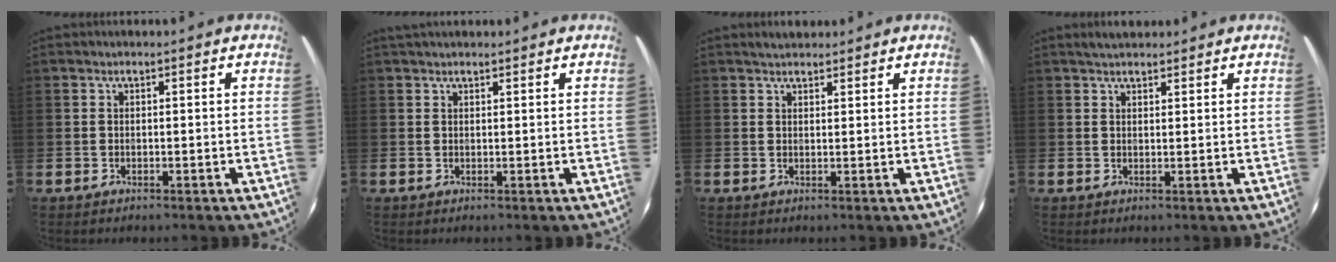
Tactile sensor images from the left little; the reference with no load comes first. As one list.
[{"total": 1.1, "force": [1.0, 0.3, 0.1], "torque": [-0.003, 0.003, 0.020]}, {"total": 1.8, "force": [1.7, 0.6, 0.1], "torque": [0.005, 0.003, 0.032]}, {"total": 2.1, "force": [2.0, 0.7, 0.4], "torque": [-0.002, 0.004, 0.037]}]